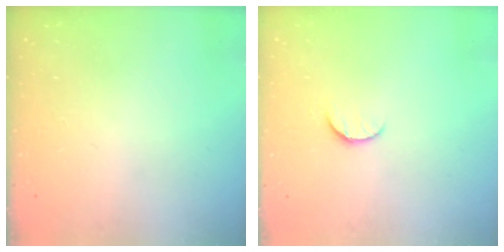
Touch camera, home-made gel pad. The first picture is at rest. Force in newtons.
{"total": 5.1, "press": 5.1, "slide": 0.5}